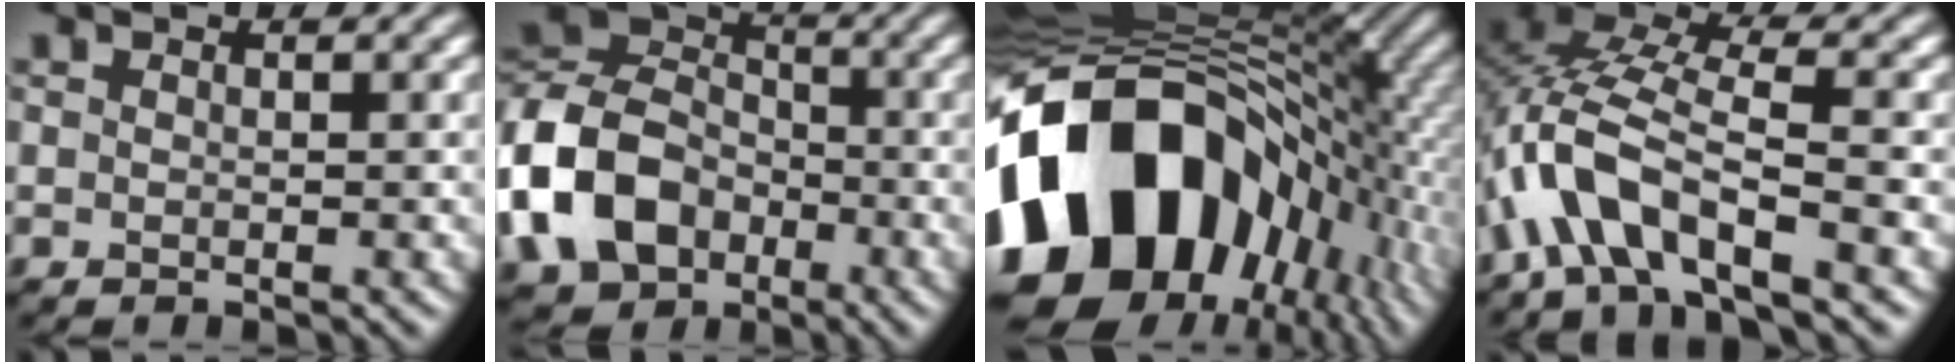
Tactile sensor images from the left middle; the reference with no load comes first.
{"total": 11.3, "force": [-4.3, 8.6, 6.0], "torque": [-0.142, -0.013, -0.096]}
{"total": 21.1, "force": [-4.1, 15.1, 14.2], "torque": [-0.296, -0.035, -0.059]}
{"total": 8.3, "force": [-4.0, 3.4, 6.5], "torque": [-0.132, 0.013, -0.085]}